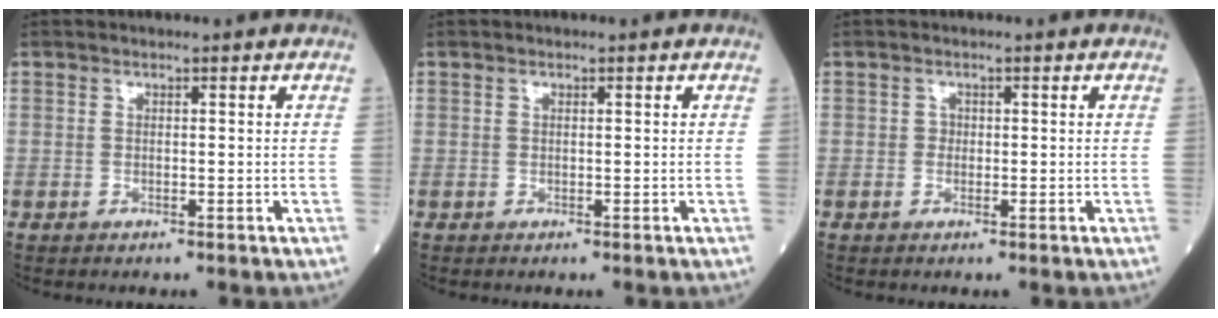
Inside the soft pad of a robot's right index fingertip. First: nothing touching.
{"total": 0.0}
{"total": 0.7, "force": [0.0, 0.7, 0.2], "torque": [0.000, 0.002, -0.001]}